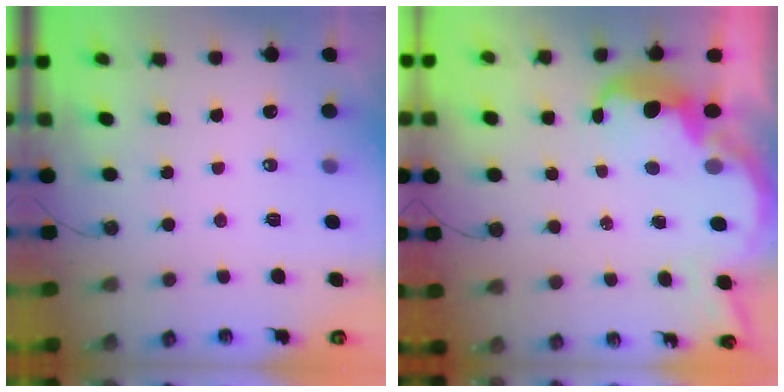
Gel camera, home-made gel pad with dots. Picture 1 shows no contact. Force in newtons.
{"total": 6.3, "press": 6.3, "slide": 0.9}